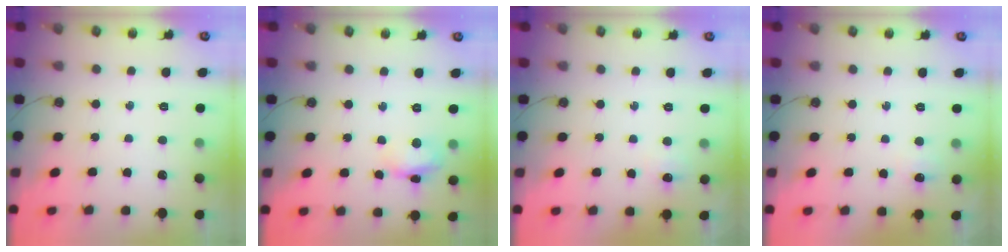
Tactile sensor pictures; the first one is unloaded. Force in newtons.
{"total": 8.0, "press": 8.0, "slide": 0.5}
{"total": 5.6, "press": 5.6, "slide": 0.8}
{"total": 5.6, "press": 5.6, "slide": 0.8}